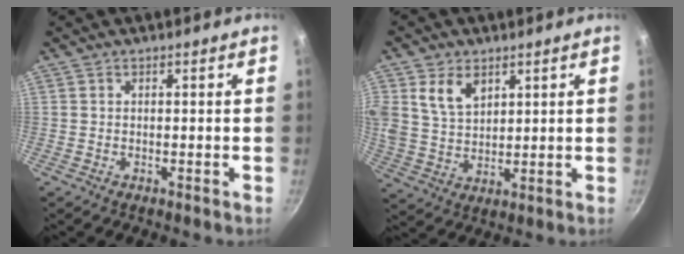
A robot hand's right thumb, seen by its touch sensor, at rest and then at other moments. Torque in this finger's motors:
{"motor_torque": [-0.47, 0.87, 0.22, 0.36, 0.13]}